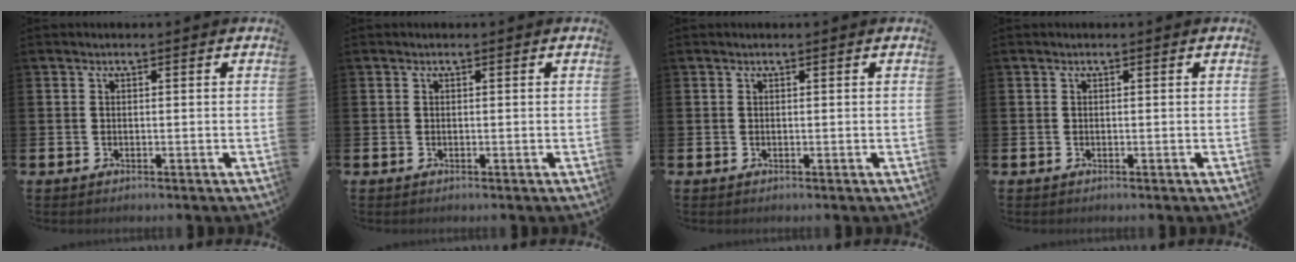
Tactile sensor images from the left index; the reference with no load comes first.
{"total": 0.0}
{"total": 0.0}
{"total": 0.0}